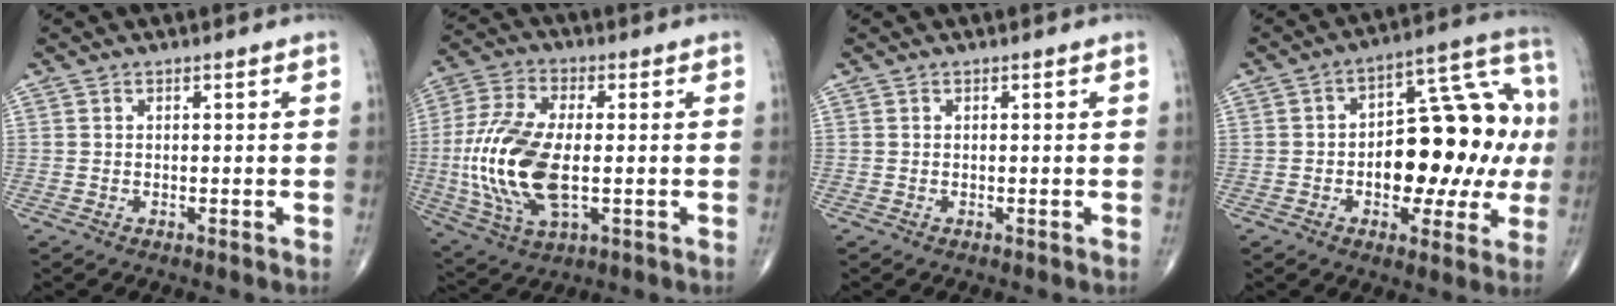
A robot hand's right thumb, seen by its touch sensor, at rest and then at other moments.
{"total": 17.7, "force": [-1.6, 8.4, 15.5], "torque": [-0.341, -0.002, -0.026]}
{"total": 0.0}
{"total": 20.6, "force": [-1.2, 11.1, 17.3], "torque": [-0.193, 0.042, -0.012]}